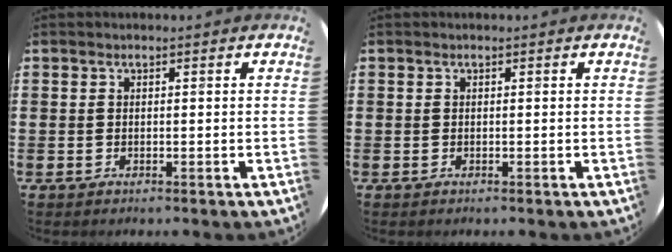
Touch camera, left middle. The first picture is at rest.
{"total": 0.0}